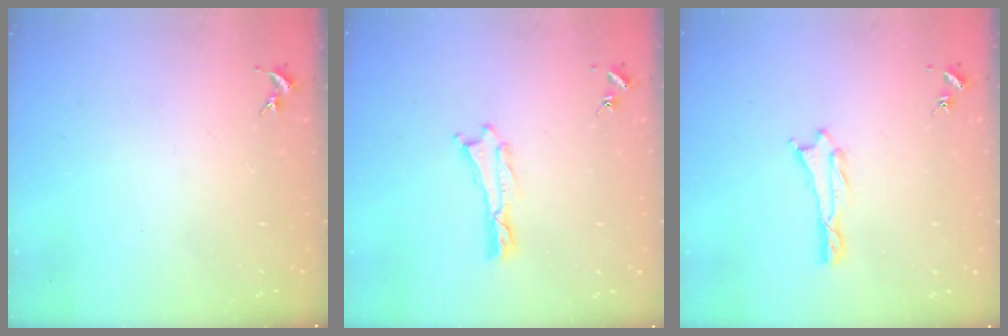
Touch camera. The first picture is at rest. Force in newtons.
{"total": 0.0}
{"total": 0.7, "press": 0.7, "slide": 0.1}